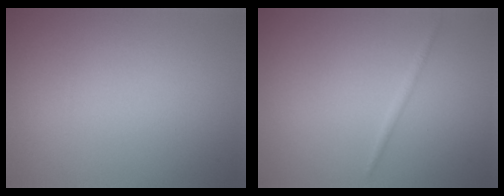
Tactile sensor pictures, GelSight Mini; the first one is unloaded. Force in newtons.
{"total": 0.8, "press": 0.8, "slide": 0.0}